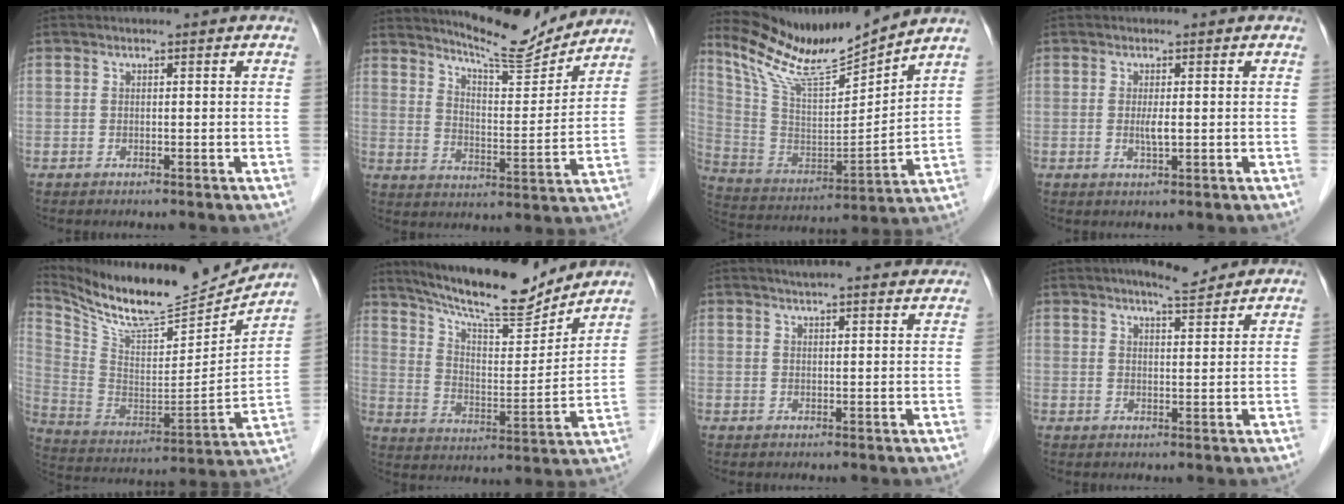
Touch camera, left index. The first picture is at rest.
{"total": 12.1, "force": [11.6, 0.9, 3.0], "torque": [-0.054, -0.017, 0.177]}
{"total": 14.6, "force": [13.6, -0.2, 5.2], "torque": [-0.109, -0.014, 0.254]}
{"total": 1.8, "force": [0.0, 0.2, 1.8], "torque": [-0.040, -0.004, 0.001]}
{"total": 20.1, "force": [18.8, 2.6, 6.6], "torque": [-0.142, -0.043, 0.312]}
{"total": 16.4, "force": [14.9, 2.3, 6.5], "torque": [-0.118, -0.008, 0.238]}
{"total": 10.4, "force": [9.4, 1.4, 4.2], "torque": [-0.049, 0.014, 0.107]}
{"total": 5.1, "force": [4.5, 0.8, 2.2], "torque": [-0.037, 0.006, 0.069]}